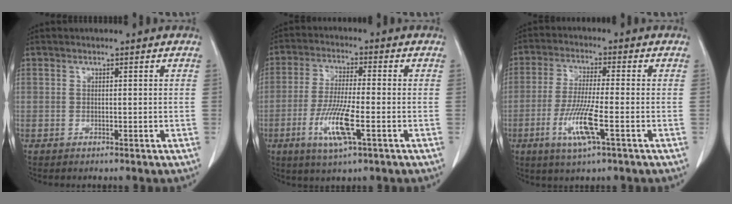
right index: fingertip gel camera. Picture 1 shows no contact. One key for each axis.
{"total": 9.0, "fx": -3.3, "fy": 0.9, "fz": 8.3, "tx": -0.170, "ty": -0.016, "tz": -0.063}
{"total": 8.4, "fx": -3.2, "fy": 0.3, "fz": 7.8, "tx": -0.160, "ty": -0.016, "tz": -0.062}